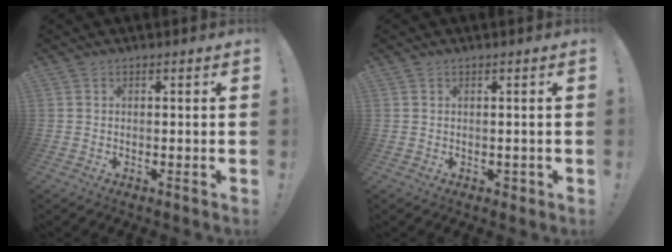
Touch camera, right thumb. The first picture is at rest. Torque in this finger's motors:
{"motor_torque": [0.21, 0.31, -0.17, 0.08, 0.05]}